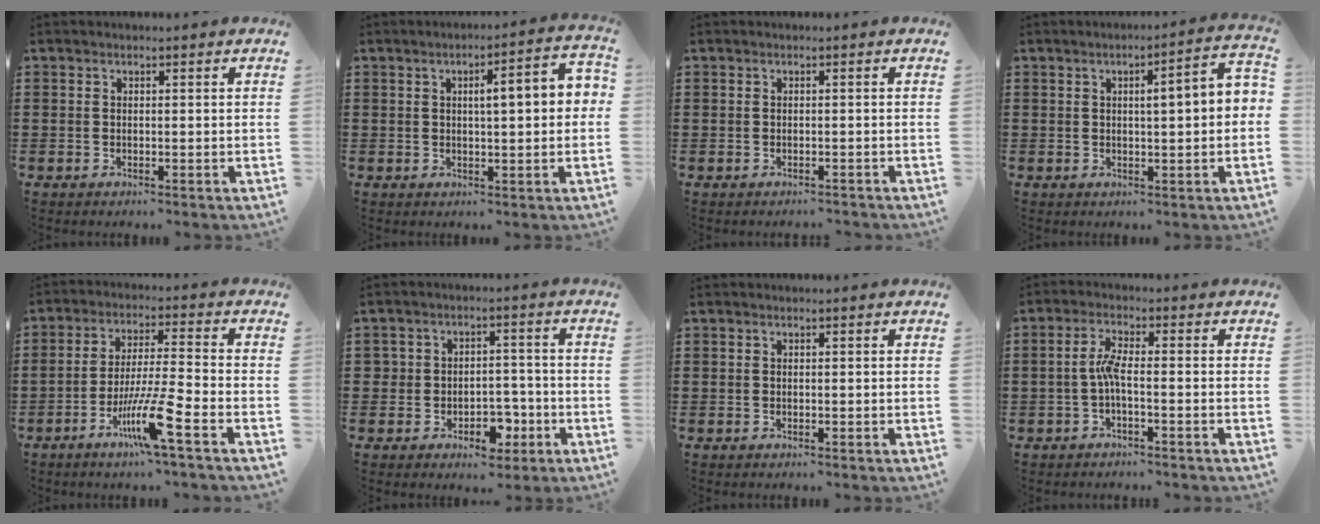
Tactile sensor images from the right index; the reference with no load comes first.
{"total": 5.3, "force": [0.7, 0.9, 5.2], "torque": [-0.080, -0.003, 0.003]}
{"total": 0.7, "force": [-0.6, 0.3, 0.0], "torque": [0.000, 0.000, -0.014]}
{"total": 3.4, "force": [0.1, 0.3, 3.4], "torque": [-0.063, -0.002, -0.004]}
{"total": 9.8, "force": [-5.1, 0.4, 8.4], "torque": [-0.168, -0.008, -0.097]}
{"total": 4.8, "force": [-2.0, 3.7, 2.3], "torque": [-0.046, 0.013, -0.037]}
{"total": 0.0}
{"total": 3.6, "force": [-1.0, 0.7, 3.4], "torque": [-0.079, -0.002, -0.025]}